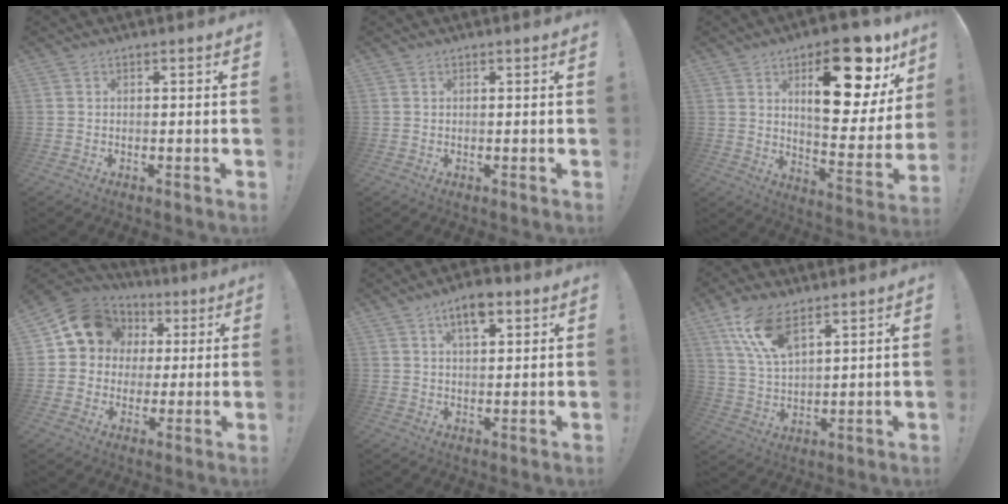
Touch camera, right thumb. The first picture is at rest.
{"total": 0.0}
{"total": 23.3, "force": [10.3, 9.6, 18.6], "torque": [-0.246, -0.062, 0.172]}
{"total": 13.6, "force": [4.5, 11.4, 5.9], "torque": [-0.080, -0.013, 0.092]}
{"total": 7.4, "force": [4.0, 3.4, 5.2], "torque": [-0.073, -0.012, 0.067]}
{"total": 12.3, "force": [7.9, 5.3, 7.8], "torque": [-0.161, -0.028, 0.148]}